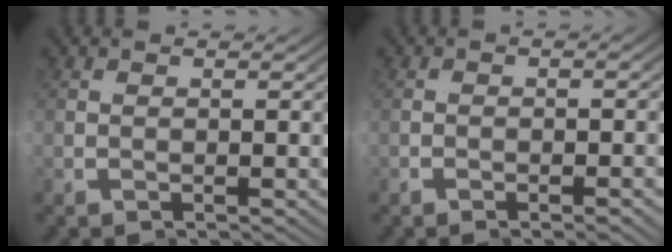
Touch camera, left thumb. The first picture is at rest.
{"total": 1.5, "force": [-1.2, -0.6, 0.7], "torque": [-0.025, 0.003, -0.025]}